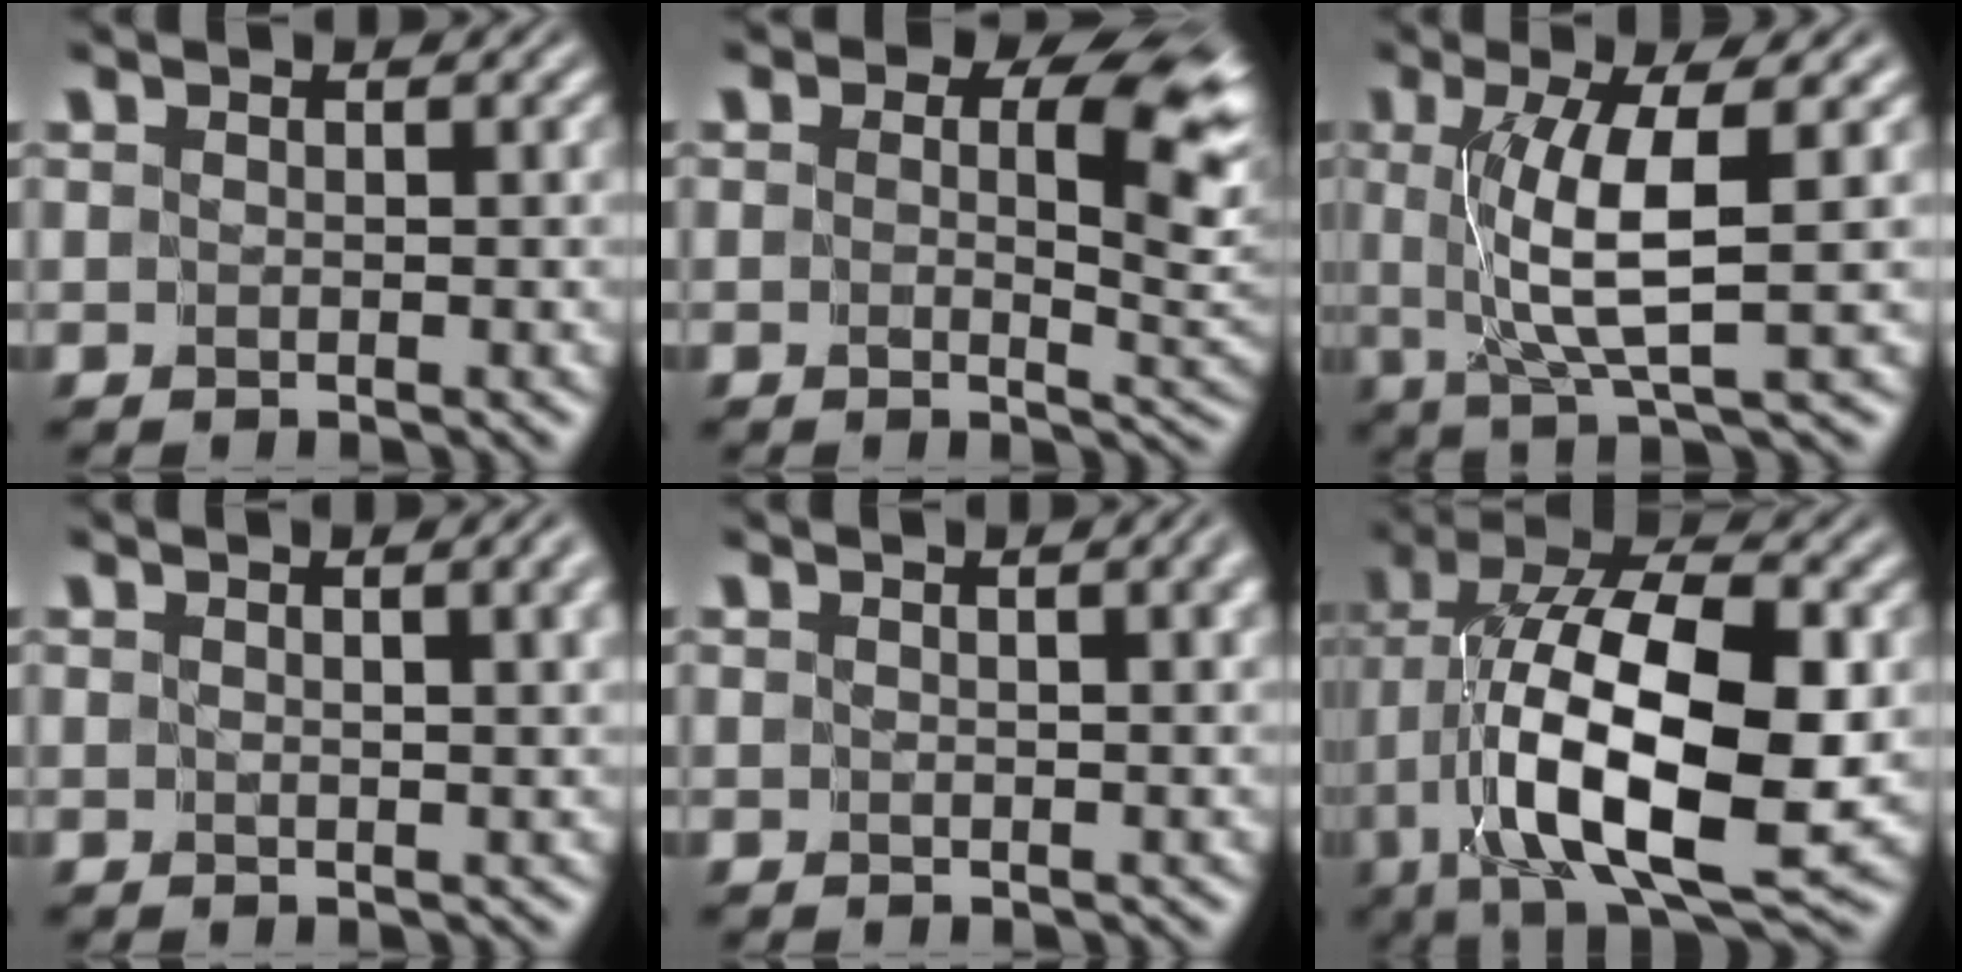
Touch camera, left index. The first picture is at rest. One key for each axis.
{"total": 9.0, "fx": 2.2, "fy": 5.1, "fz": 7.1, "tx": -0.081, "ty": -0.005, "tz": 0.031}
{"total": 5.8, "fx": 0.8, "fy": 0.9, "fz": 5.7, "tx": -0.102, "ty": 0.001, "tz": 0.016}
{"total": 3.1, "fx": 1.1, "fy": 0.9, "fz": 2.8, "tx": -0.019, "ty": 0.007, "tz": 0.009}
{"total": 1.6, "fx": 0.6, "fy": 0.2, "fz": 1.5, "tx": -0.015, "ty": 0.002, "tz": 0.008}
{"total": 14.0, "fx": -2.1, "fy": 5.7, "fz": 12.6, "tx": -0.222, "ty": 0.005, "tz": -0.039}